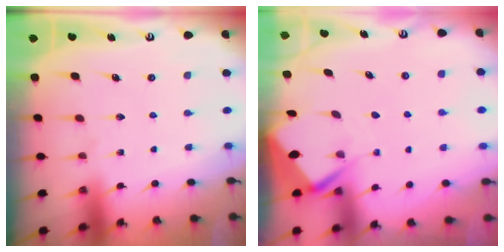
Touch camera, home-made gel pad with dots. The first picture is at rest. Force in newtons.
{"total": 3.7, "press": 3.7, "slide": 0.3}